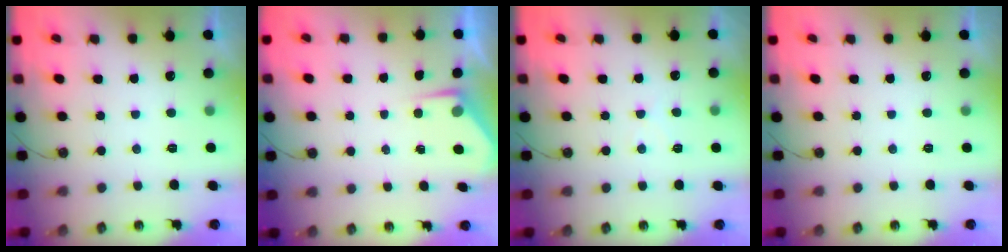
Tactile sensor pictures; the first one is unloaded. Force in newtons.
{"total": 3.1, "press": 3.1, "slide": 0.4}
{"total": 3.6, "press": 3.5, "slide": 0.5}
{"total": 0.0}